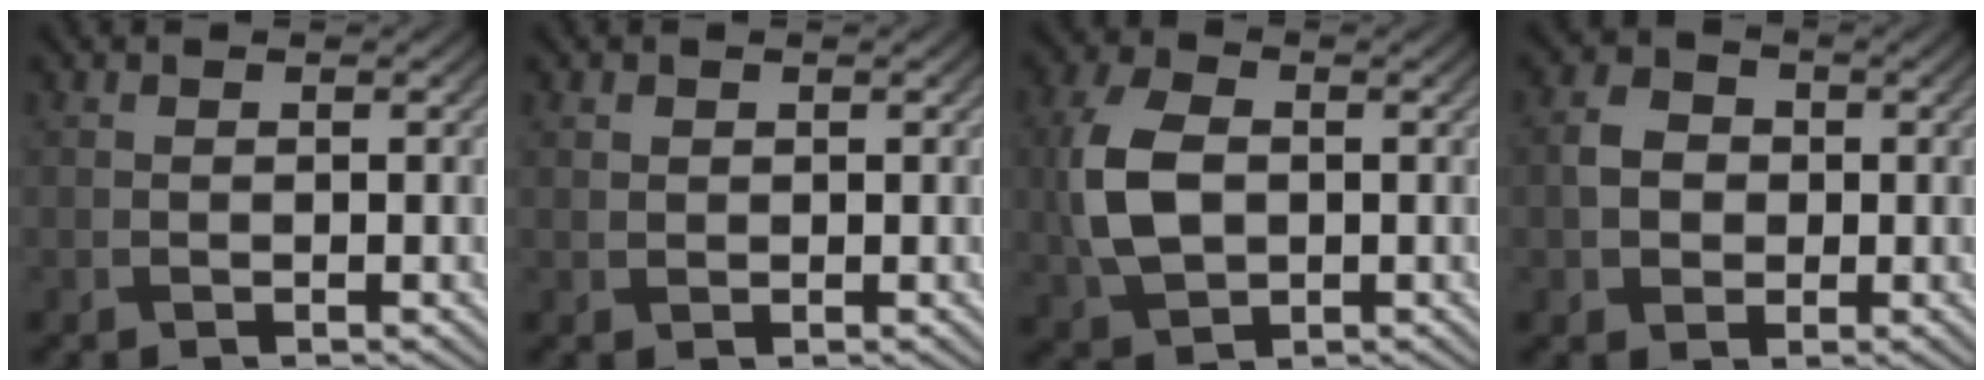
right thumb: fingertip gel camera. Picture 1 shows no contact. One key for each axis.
{"total": 0.9, "fx": 0.4, "fy": 0.7, "fz": 0.3, "tx": -0.008, "ty": -0.003, "tz": 0.010}
{"total": 8.0, "fx": -0.1, "fy": 5.4, "fz": 5.9, "tx": -0.154, "ty": -0.001, "tz": -0.006}
{"total": 3.6, "fx": -0.2, "fy": 3.1, "fz": 1.8, "tx": -0.040, "ty": 0.001, "tz": -0.010}